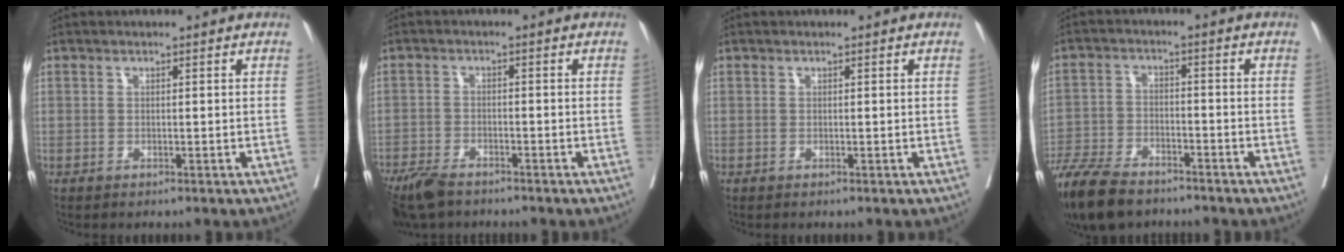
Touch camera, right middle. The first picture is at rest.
{"total": 7.4, "force": [-6.1, 2.4, 3.5], "torque": [-0.063, -0.014, -0.107]}
{"total": 0.0}
{"total": 12.6, "force": [-10.1, 4.4, 6.2], "torque": [-0.122, -0.026, -0.175]}